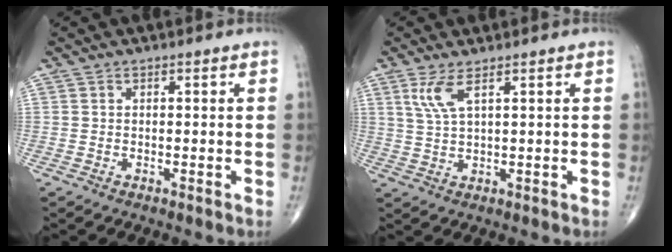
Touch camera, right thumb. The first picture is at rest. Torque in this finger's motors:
{"motor_torque": [-0.01, 0.01, 0.56, 0.50, 0.02]}